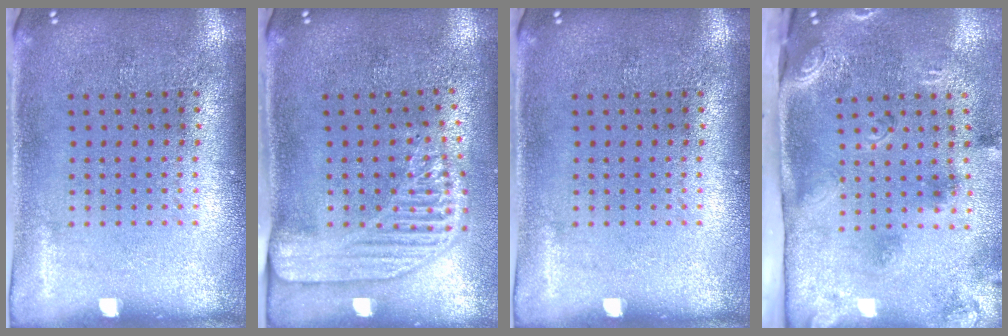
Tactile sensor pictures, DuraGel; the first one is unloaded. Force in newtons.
{"total": 2.2, "press": 1.7, "slide": 1.3}
{"total": 0.0}
{"total": 3.0, "press": 1.9, "slide": 2.3}